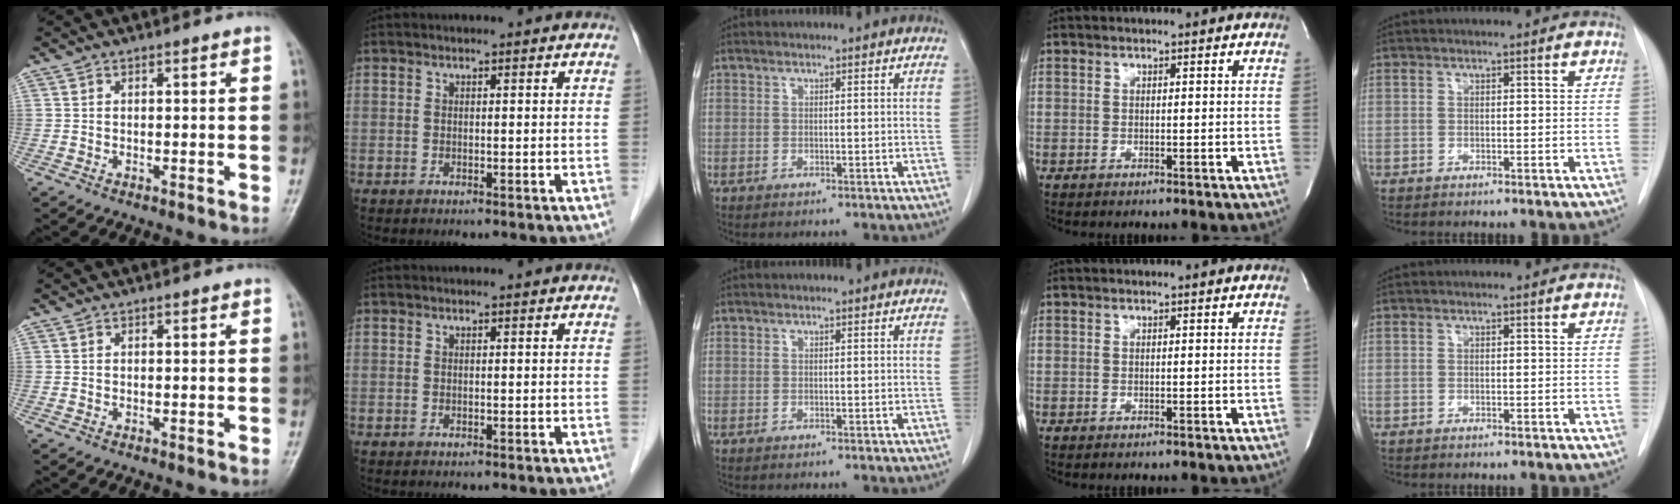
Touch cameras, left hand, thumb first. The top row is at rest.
{}